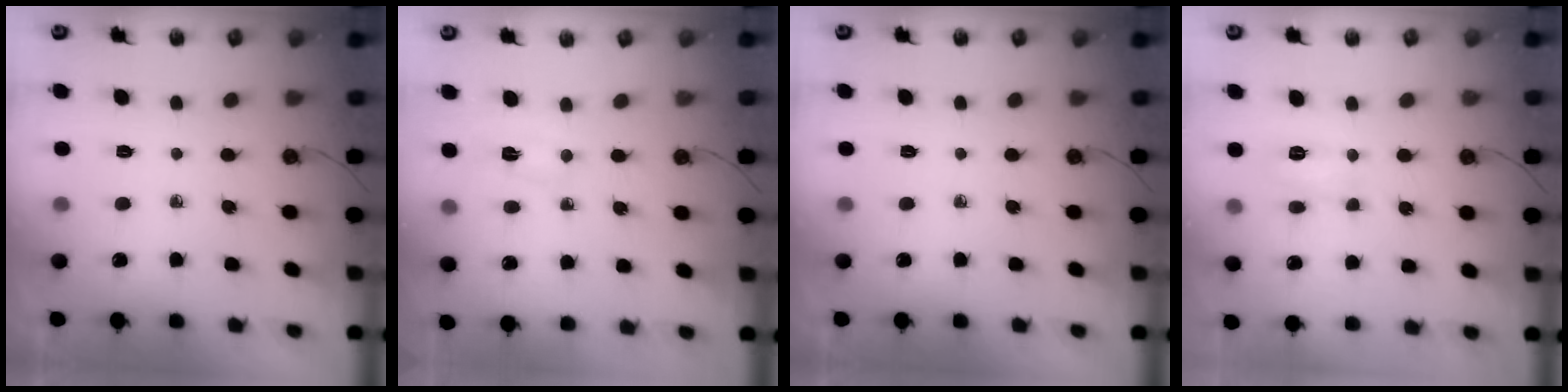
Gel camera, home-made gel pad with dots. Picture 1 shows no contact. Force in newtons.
{"total": 2.5, "press": 2.4, "slide": 0.5}
{"total": 0.0}
{"total": 5.8, "press": 5.8, "slide": 0.5}